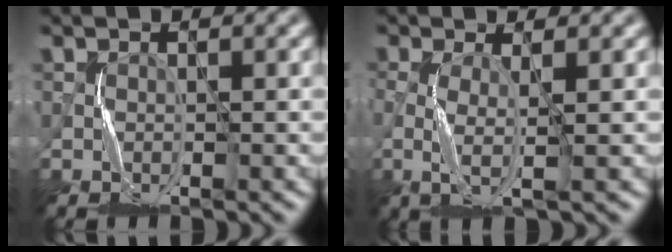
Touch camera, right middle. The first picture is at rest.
{"total": 1.9, "force": [-0.4, 0.1, 1.9], "torque": [-0.053, -0.006, -0.009]}